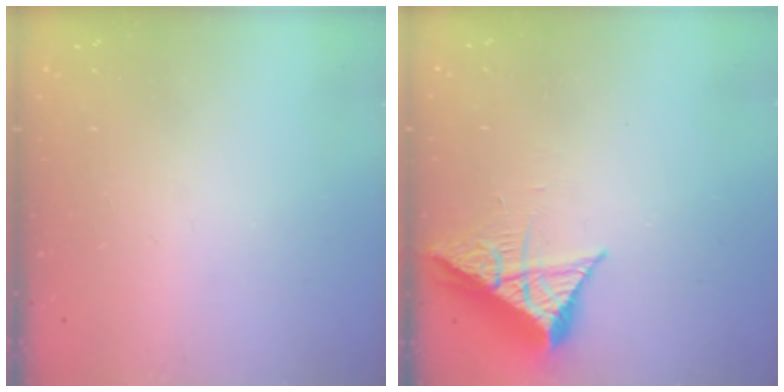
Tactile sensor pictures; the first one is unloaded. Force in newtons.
{"total": 8.9, "press": 8.9, "slide": 0.9}